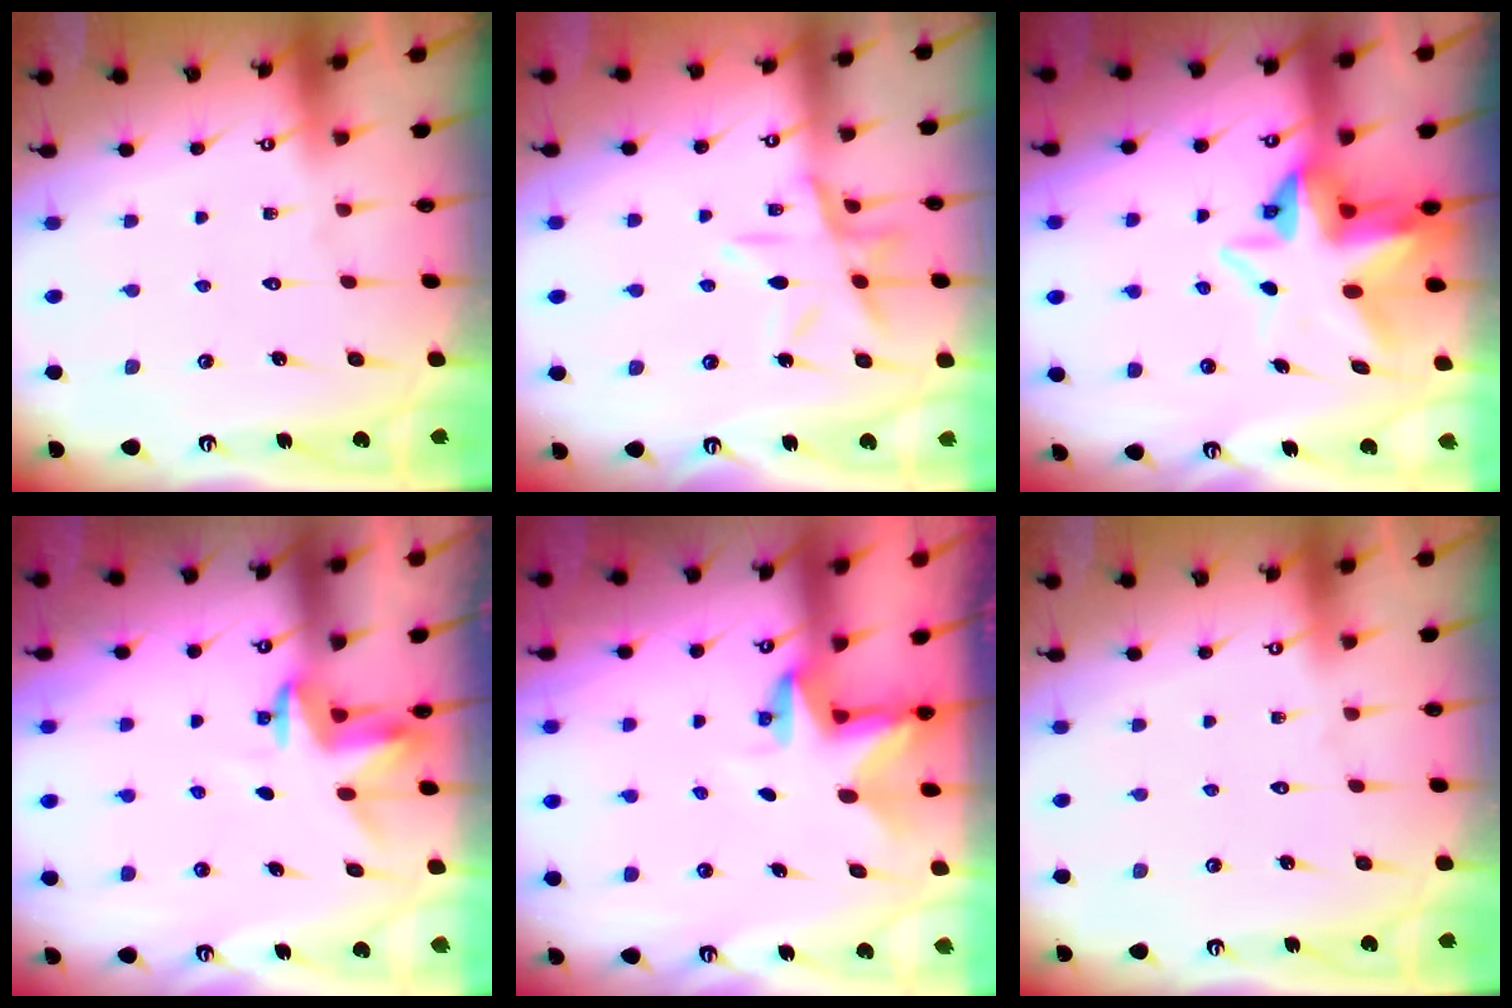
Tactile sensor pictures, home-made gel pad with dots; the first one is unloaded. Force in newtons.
{"total": 11.3, "press": 11.3, "slide": 0.9}
{"total": 8.4, "press": 8.2, "slide": 1.9}
{"total": 3.5, "press": 3.5, "slide": 0.3}
{"total": 2.8, "press": 2.8, "slide": 0.2}
{"total": 0.0}